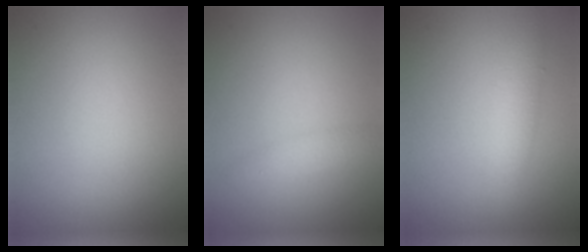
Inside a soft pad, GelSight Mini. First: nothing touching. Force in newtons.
{"total": 1.3, "press": 1.3, "slide": 0.0}
{"total": 2.9, "press": 2.9, "slide": 0.1}